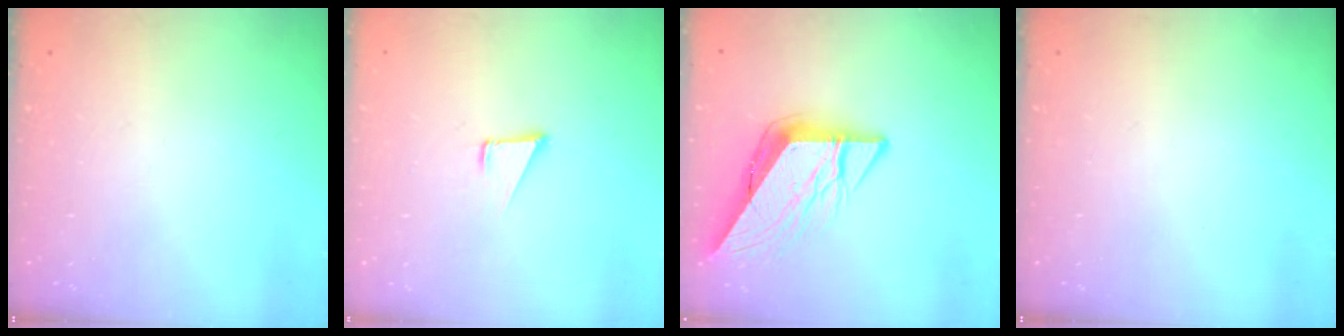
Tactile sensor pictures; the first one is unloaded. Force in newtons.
{"total": 1.6, "press": 1.5, "slide": 0.1}
{"total": 11.6, "press": 11.5, "slide": 1.4}
{"total": 0.0}